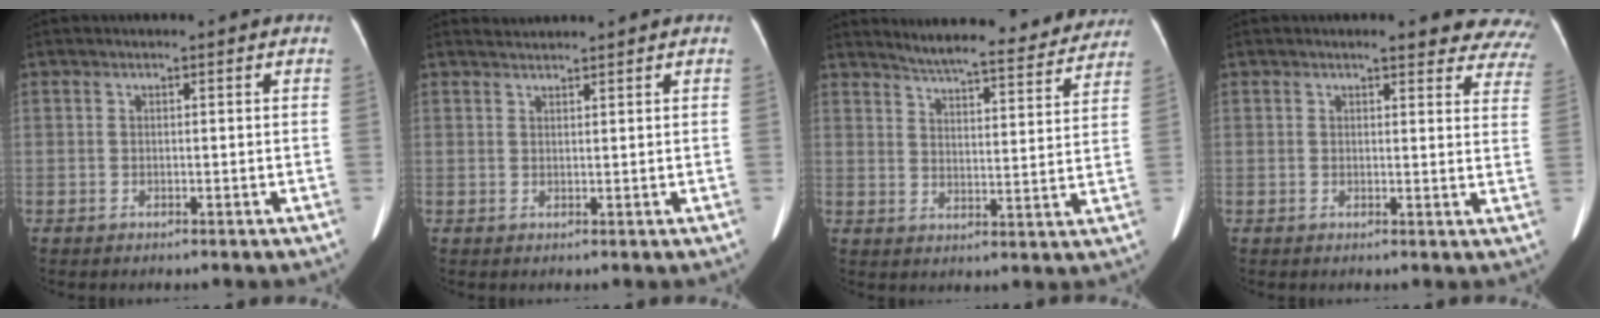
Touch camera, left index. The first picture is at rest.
{"total": 1.8, "force": [1.8, -0.1, -0.1], "torque": [-0.003, 0.017, 0.040]}
{"total": 18.7, "force": [17.5, 2.7, 6.2], "torque": [-0.079, -0.023, 0.219]}
{"total": 13.2, "force": [12.3, 3.2, 3.7], "torque": [0.003, -0.030, 0.104]}